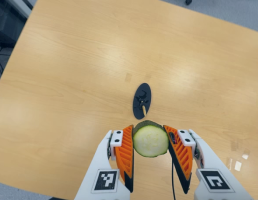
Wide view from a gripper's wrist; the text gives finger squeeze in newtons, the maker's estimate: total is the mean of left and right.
{"total": 11.6, "left": 11.4, "right": 11.7}